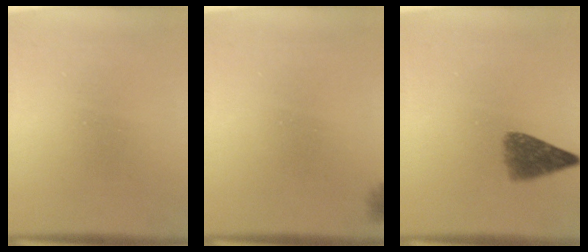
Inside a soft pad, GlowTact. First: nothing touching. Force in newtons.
{"total": 1.6}
{"total": 5.3}